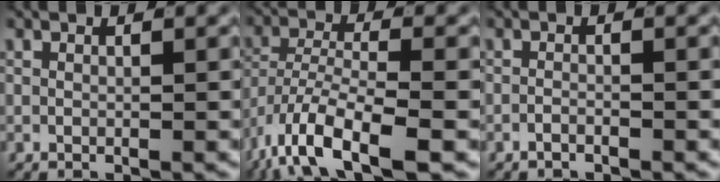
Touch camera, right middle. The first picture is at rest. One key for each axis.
{"total": 8.8, "fx": -5.9, "fy": 3.3, "fz": 5.7, "tx": -0.123, "ty": -0.033, "tz": -0.083}
{"total": 1.0, "fx": -1.0, "fy": 0.1, "fz": 0.2, "tx": -0.004, "ty": -0.003, "tz": -0.020}